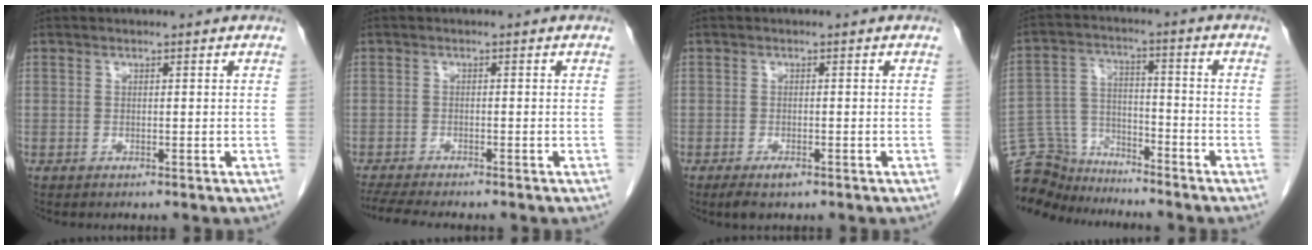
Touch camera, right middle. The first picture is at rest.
{"total": 7.0, "force": [-6.1, 0.6, 3.3], "torque": [-0.057, -0.015, -0.097]}
{"total": 2.5, "force": [-1.5, 0.8, 1.8], "torque": [-0.034, -0.004, -0.023]}
{"total": 11.0, "force": [-10.6, 3.0, 0.2], "torque": [-0.011, 0.034, -0.193]}